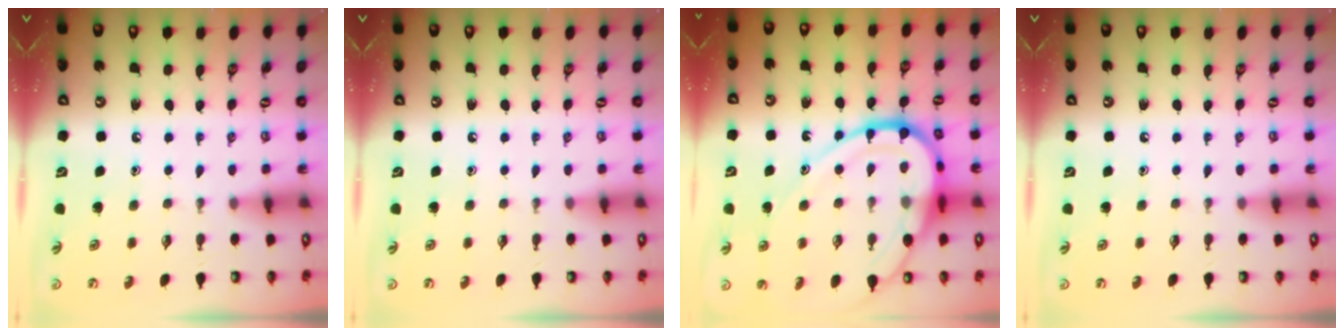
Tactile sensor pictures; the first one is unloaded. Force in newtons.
{"total": 0.0}
{"total": 20.5, "press": 20.4, "slide": 2.2}
{"total": 0.0}